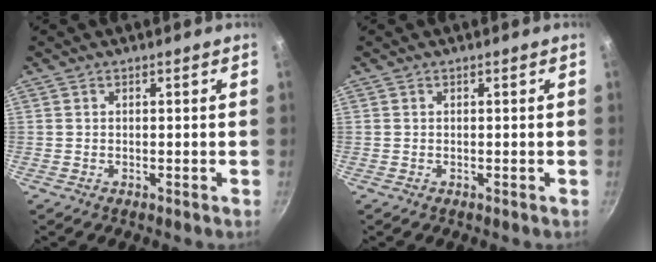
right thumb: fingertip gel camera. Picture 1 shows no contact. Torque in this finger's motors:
{"motor_torque": [-0.60, 0.26, -0.38, 0.37, 0.01]}